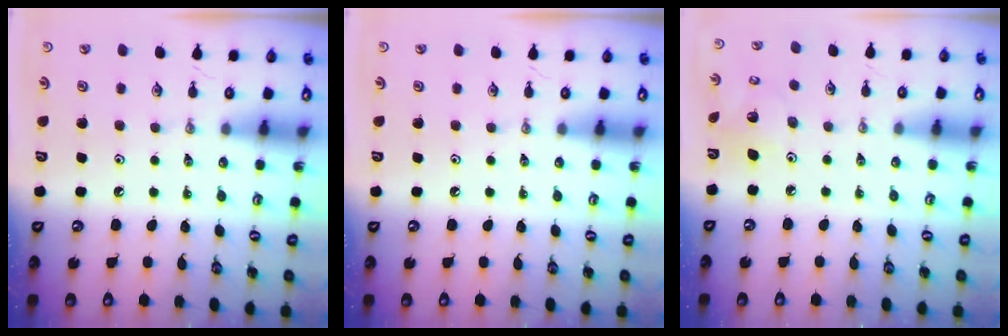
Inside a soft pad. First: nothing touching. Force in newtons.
{"total": 0.0}
{"total": 4.4, "press": 4.4, "slide": 0.2}